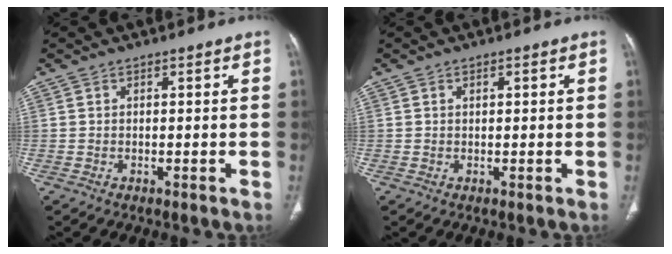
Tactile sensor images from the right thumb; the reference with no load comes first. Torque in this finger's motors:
{"motor_torque": [-0.02, -0.10, -0.17, 0.02, 0.06]}